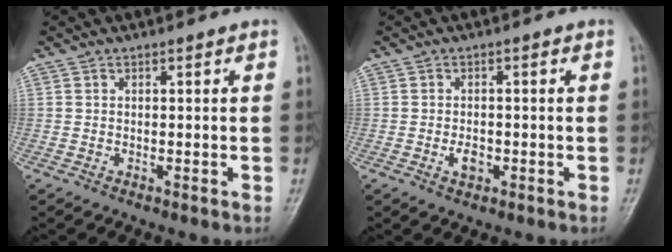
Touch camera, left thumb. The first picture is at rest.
{"total": 2.5, "force": [-0.8, 1.6, 1.8], "torque": [-0.026, 0.002, -0.014]}